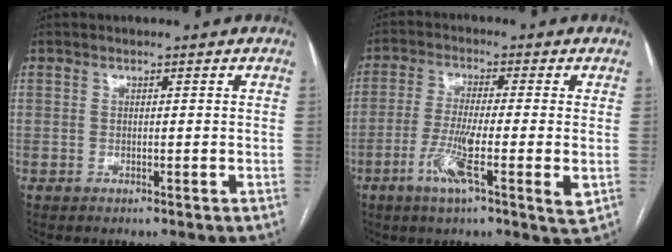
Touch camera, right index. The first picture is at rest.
{"total": 9.7, "force": [-2.9, 0.6, 9.2], "torque": [-0.164, -0.017, -0.057]}